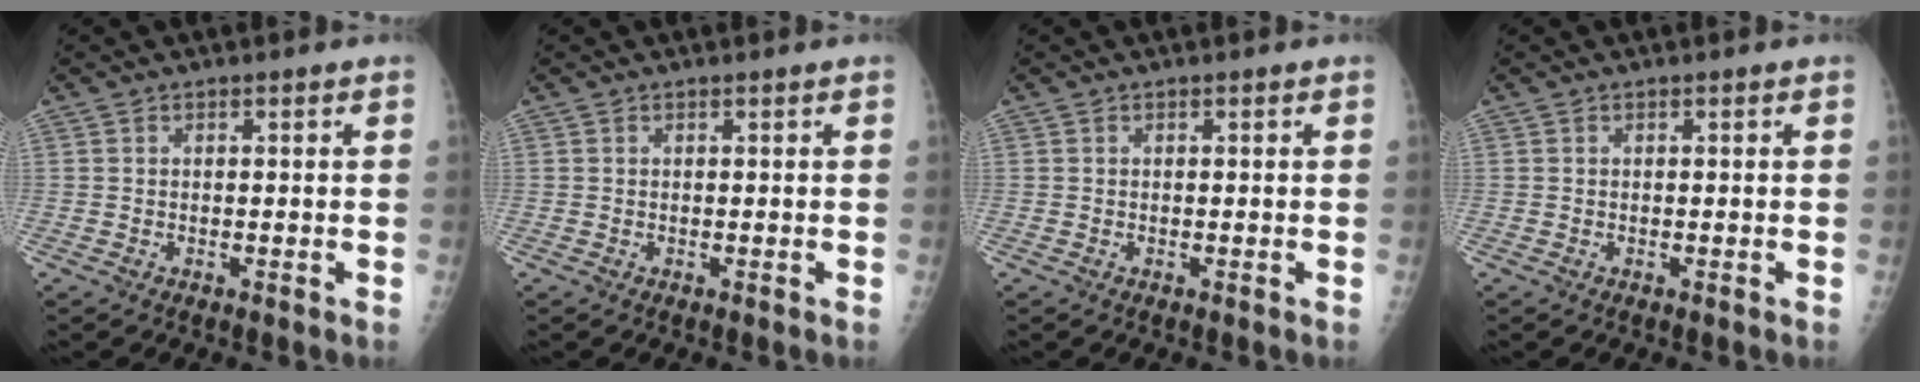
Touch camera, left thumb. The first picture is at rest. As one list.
[{"total": 0.0}, {"total": 0.0}, {"total": 0.0}]